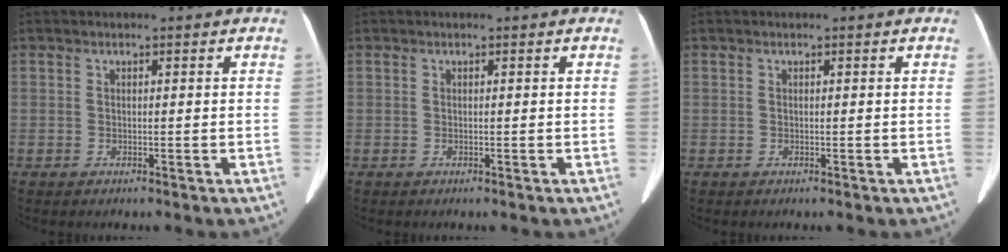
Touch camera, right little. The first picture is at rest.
{"total": 0.0}
{"total": 0.0}